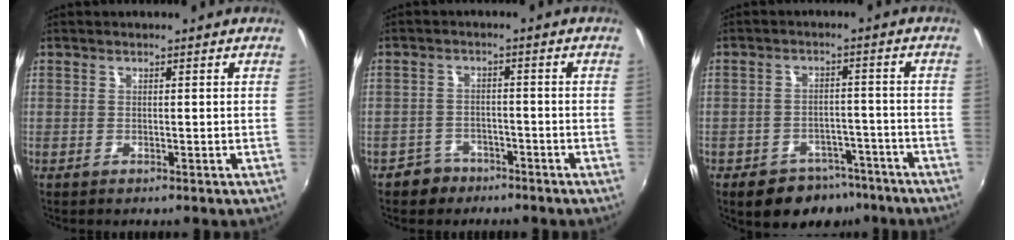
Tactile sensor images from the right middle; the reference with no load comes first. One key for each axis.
{"total": 4.6, "fx": -3.3, "fy": 3.1, "fz": 0.4, "tx": -0.024, "ty": 0.010, "tz": -0.055}
{"total": 10.2, "fx": -7.2, "fy": 6.3, "fz": 3.6, "tx": -0.078, "ty": 0.017, "tz": -0.088}